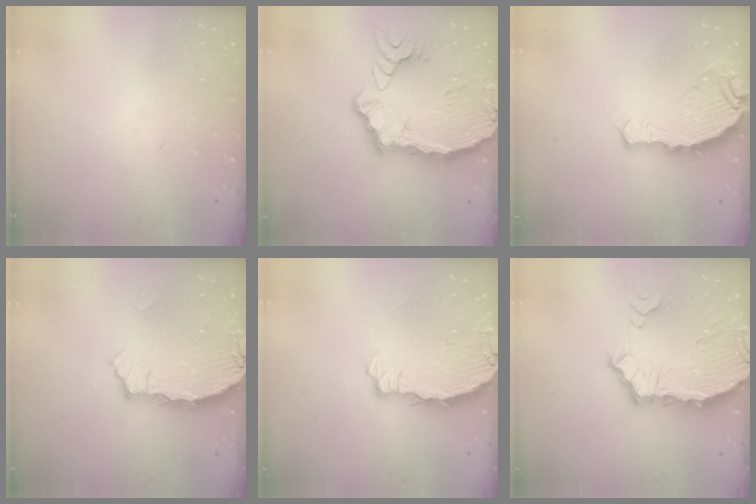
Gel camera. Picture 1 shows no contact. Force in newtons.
{"total": 15.5, "press": 15.4, "slide": 2.1}
{"total": 9.0, "press": 8.0, "slide": 4.0}
{"total": 3.4, "press": 3.4, "slide": 0.4}
{"total": 3.8, "press": 3.8, "slide": 0.4}
{"total": 10.5, "press": 9.9, "slide": 3.4}